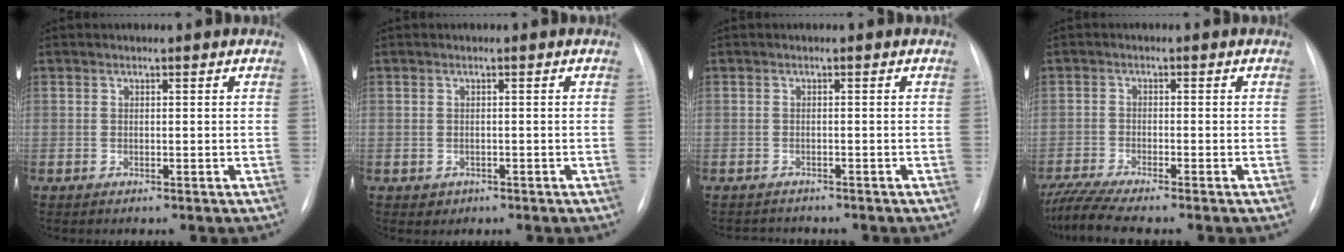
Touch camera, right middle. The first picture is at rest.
{"total": 1.3, "force": [-0.6, 1.1, 0.1], "torque": [-0.001, 0.004, -0.005]}
{"total": 2.3, "force": [-2.2, 0.6, -0.2], "torque": [0.006, -0.007, -0.032]}
{"total": 6.8, "force": [-5.9, -0.5, 3.3], "torque": [-0.061, -0.017, -0.102]}